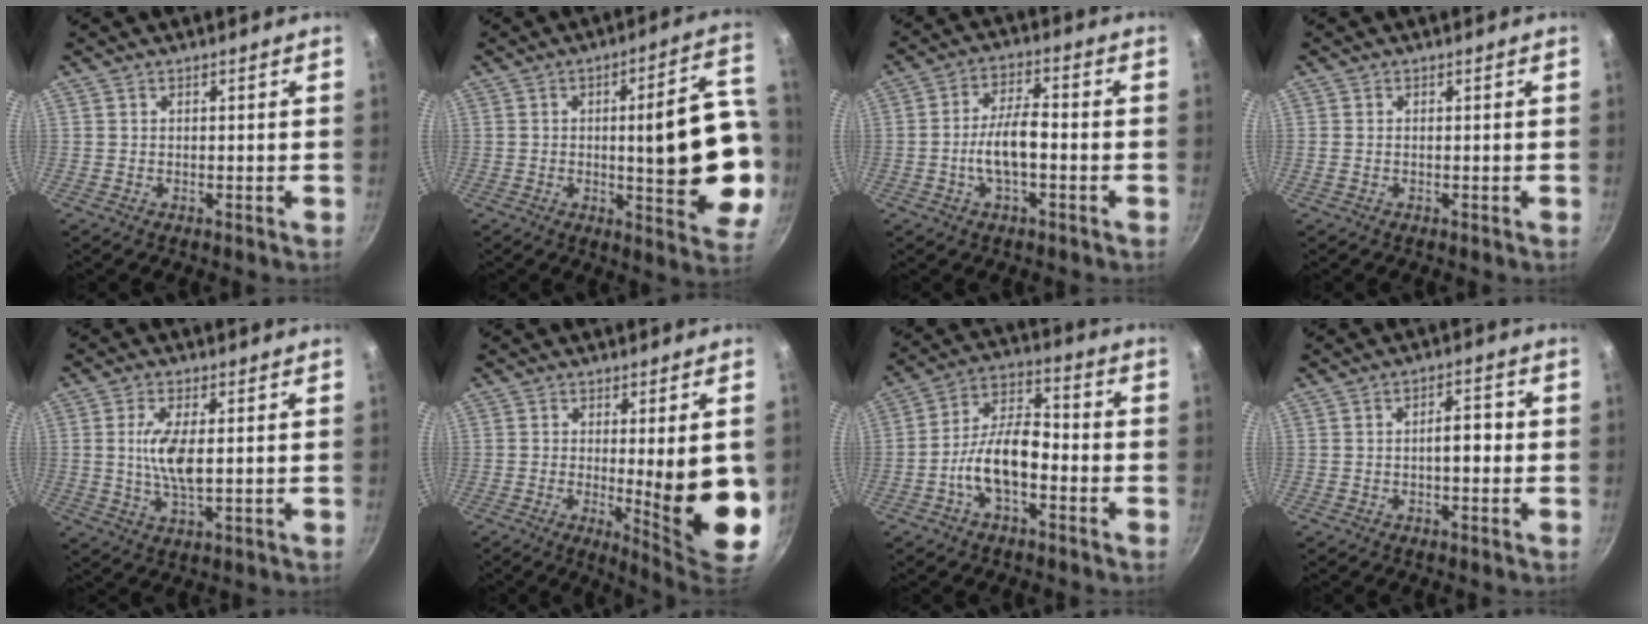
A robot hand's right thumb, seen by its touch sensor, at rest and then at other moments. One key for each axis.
{"total": 20.1, "fx": -1.3, "fy": 6.2, "fz": 19.1, "tx": -0.231, "ty": 0.008, "tz": -0.014}
{"total": 8.2, "fx": -1.9, "fy": 3.3, "fz": 7.3, "tx": -0.131, "ty": 0.027, "tz": -0.040}
{"total": 0.8, "fx": -0.1, "fy": 0.4, "fz": 0.7, "tx": -0.017, "ty": 0.001, "tz": -0.004}
{"total": 7.7, "fx": 0.6, "fy": 2.7, "fz": 7.2, "tx": -0.148, "ty": -0.004, "tz": 0.012}
{"total": 15.2, "fx": -1.2, "fy": 3.1, "fz": 14.8, "tx": -0.187, "ty": -0.023, "tz": -0.007}
{"total": 11.5, "fx": -3.9, "fy": 5.7, "fz": 9.2, "tx": -0.149, "ty": 0.050, "tz": -0.081}
{"total": 4.5, "fx": -0.5, "fy": 2.1, "fz": 3.9, "tx": -0.048, "ty": 0.020, "tz": -0.011}